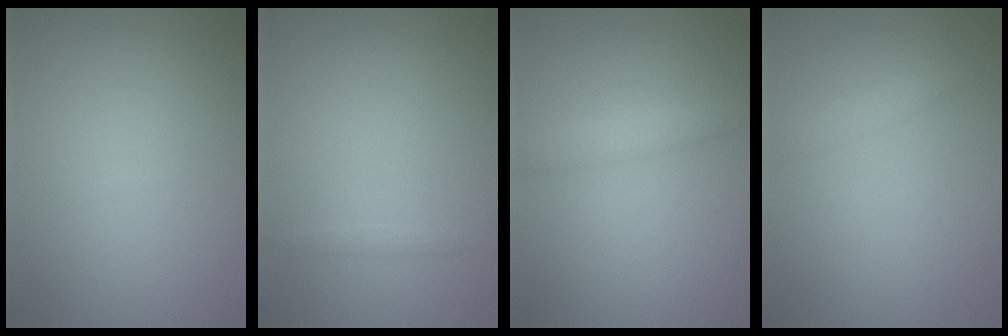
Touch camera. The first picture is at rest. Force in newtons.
{"total": 0.5, "press": 0.5, "slide": 0.0}
{"total": 1.7, "press": 1.7, "slide": 0.1}
{"total": 1.1, "press": 1.1, "slide": 0.1}